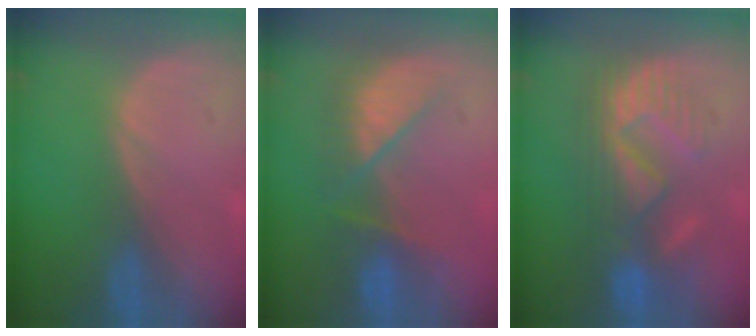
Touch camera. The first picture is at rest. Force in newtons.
{"total": 7.6, "press": 7.3, "slide": 2.0}
{"total": 9.0, "press": 8.9, "slide": 1.6}